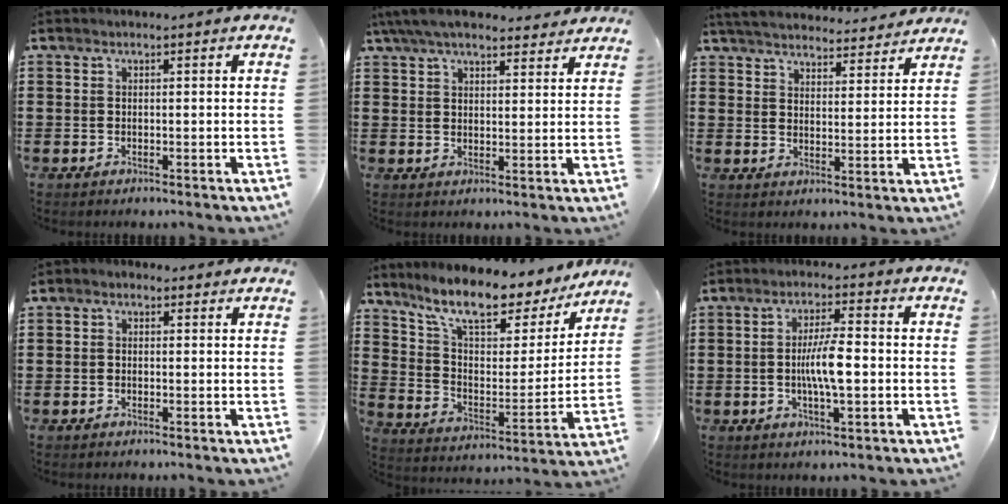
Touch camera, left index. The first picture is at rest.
{"total": 6.4, "force": [5.4, 1.6, 2.9], "torque": [-0.071, -0.010, 0.102]}
{"total": 4.8, "force": [4.7, 0.3, 0.9], "torque": [-0.038, -0.030, 0.081]}
{"total": 0.8, "force": [-0.3, 0.6, 0.4], "torque": [-0.009, 0.003, -0.007]}
{"total": 10.6, "force": [8.9, 2.5, 5.3], "torque": [-0.128, -0.058, 0.149]}
{"total": 6.7, "force": [-0.8, 1.6, 6.4], "torque": [-0.119, 0.004, -0.018]}